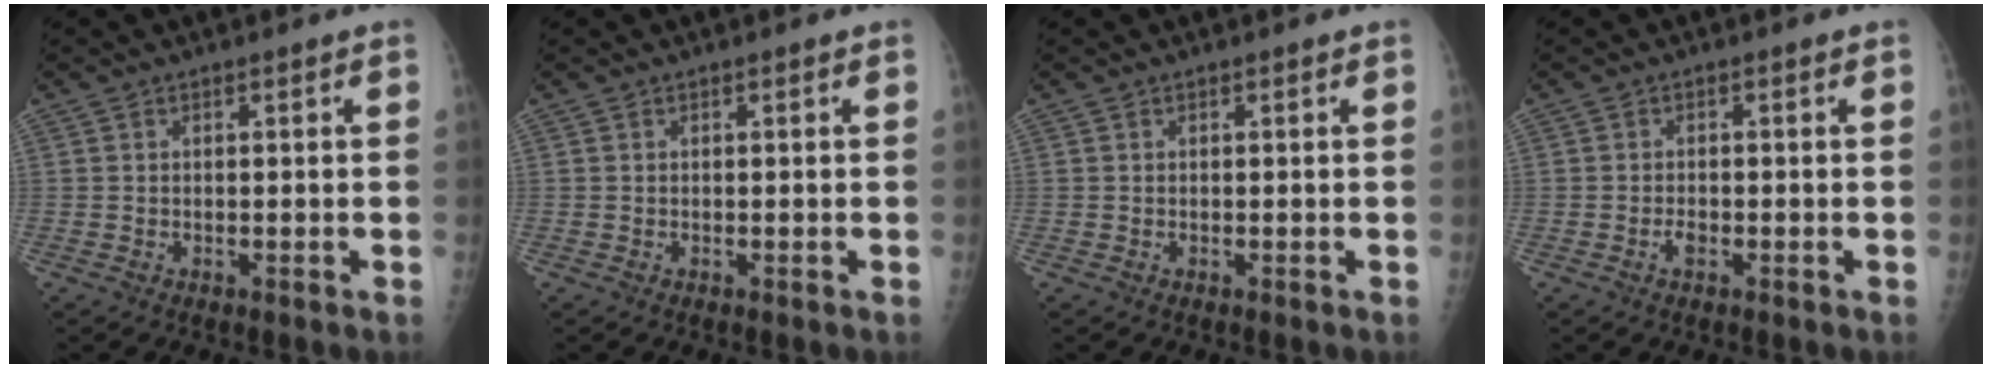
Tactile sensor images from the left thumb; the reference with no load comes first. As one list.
[{"total": 0.0}, {"total": 0.0}, {"total": 1.5, "force": [-0.7, 0.8, 1.0], "torque": [-0.018, 0.001, -0.015]}]